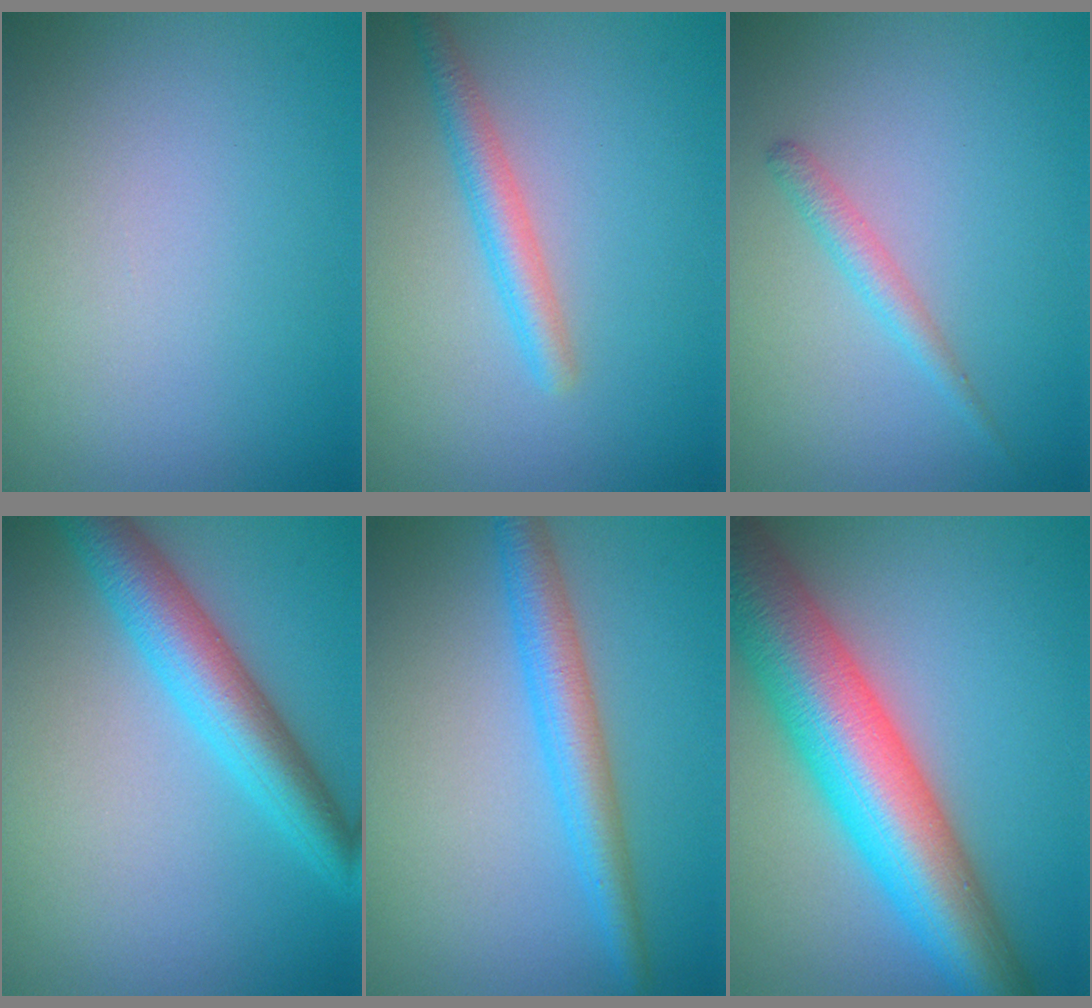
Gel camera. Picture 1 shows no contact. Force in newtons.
{"total": 2.5, "press": 2.5, "slide": 0.1}
{"total": 1.6, "press": 1.6, "slide": 0.0}
{"total": 5.5, "press": 5.5, "slide": 0.1}
{"total": 3.9, "press": 3.9, "slide": 0.1}
{"total": 12.0, "press": 12.0, "slide": 0.7}